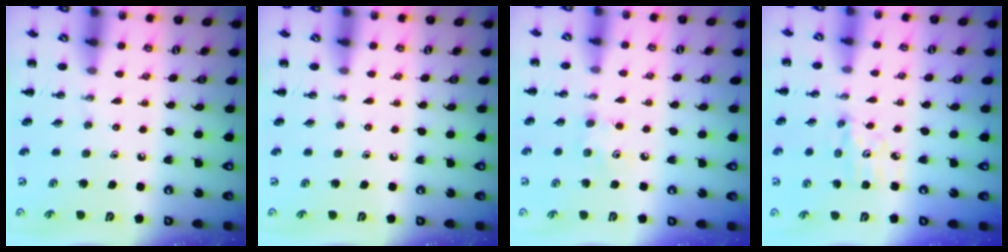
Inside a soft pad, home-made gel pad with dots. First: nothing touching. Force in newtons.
{"total": 0.0}
{"total": 4.0, "press": 3.9, "slide": 1.1}
{"total": 5.2, "press": 5.0, "slide": 1.5}